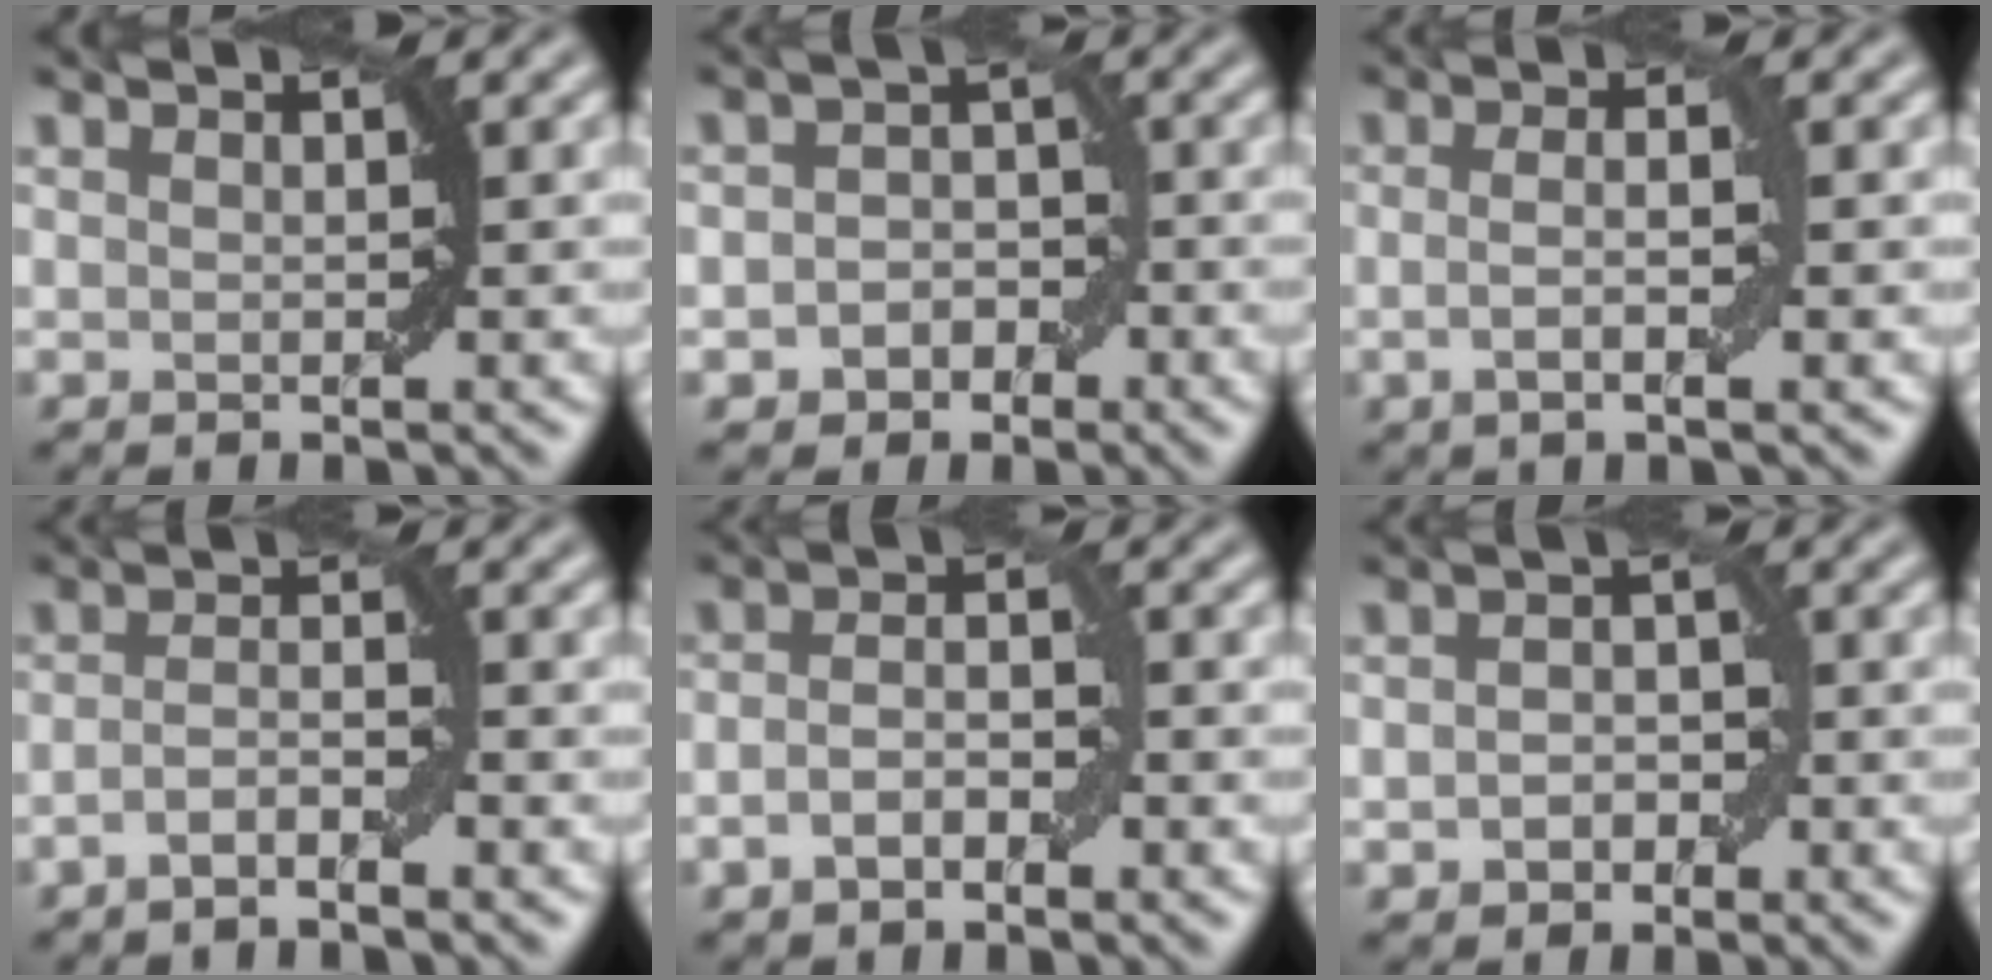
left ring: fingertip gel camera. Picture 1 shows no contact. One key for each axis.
{"total": 3.0, "fx": -1.2, "fy": 2.4, "fz": 1.4, "tx": -0.012, "ty": 0.002, "tz": -0.022}
{"total": 2.9, "fx": -0.3, "fy": 0.6, "fz": 2.9, "tx": -0.052, "ty": -0.006, "tz": -0.006}
{"total": 2.3, "fx": -1.2, "fy": 0.4, "fz": 1.9, "tx": -0.035, "ty": 0.008, "tz": -0.027}
{"total": 2.9, "fx": -1.1, "fy": 1.3, "fz": 2.4, "tx": -0.047, "ty": 0.001, "tz": -0.024}
{"total": 2.6, "fx": -0.6, "fy": 1.9, "fz": 1.7, "tx": -0.023, "ty": 0.001, "tz": -0.012}